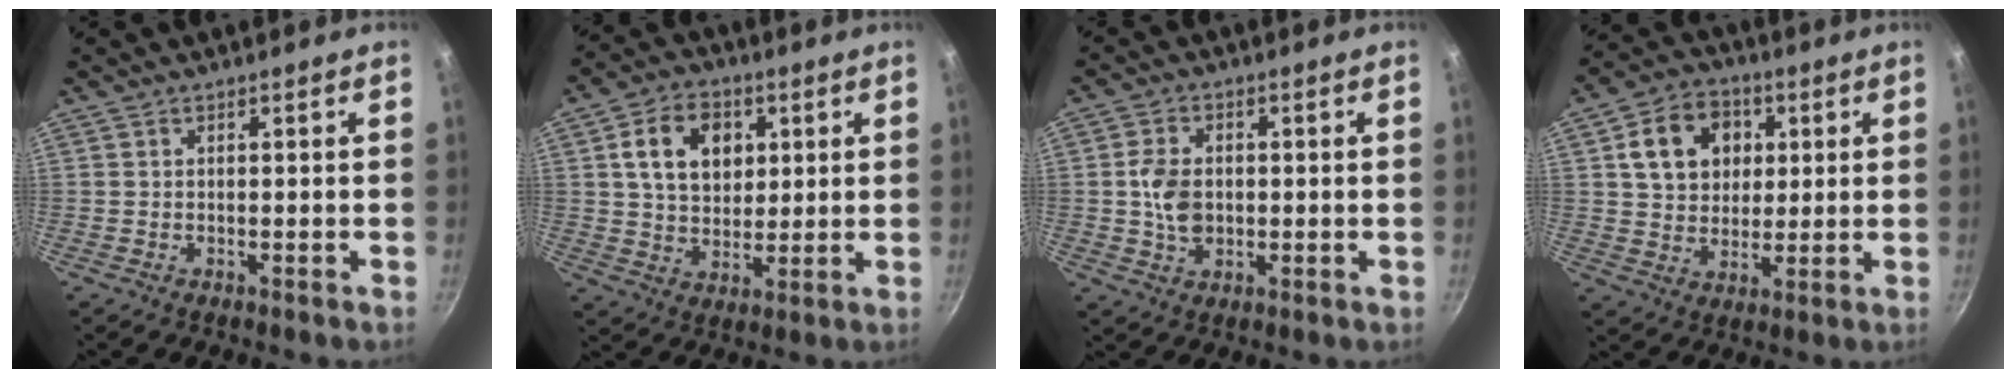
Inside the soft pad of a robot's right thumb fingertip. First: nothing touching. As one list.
[{"total": 11.8, "force": [3.2, 8.7, 7.3], "torque": [-0.096, -0.002, 0.052]}, {"total": 6.8, "force": [0.0, 4.8, 4.8], "torque": [-0.081, 0.006, -0.001]}, {"total": 12.6, "force": [3.5, 10.1, 6.5], "torque": [-0.081, 0.006, 0.056]}]